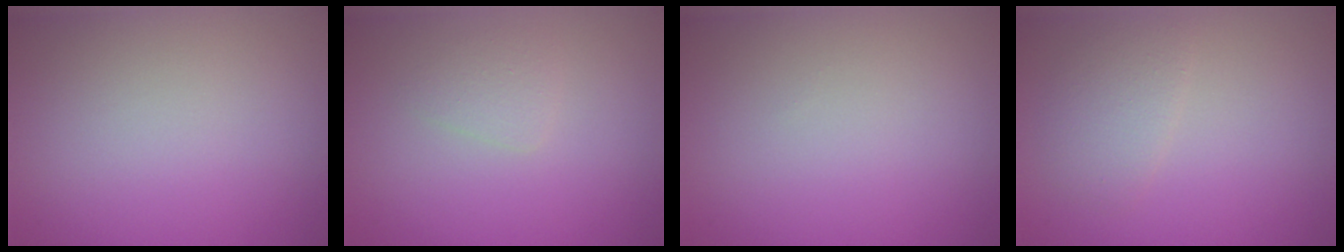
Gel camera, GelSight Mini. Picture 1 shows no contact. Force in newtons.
{"total": 1.2, "press": 1.2, "slide": 0.0}
{"total": 0.0}
{"total": 2.0, "press": 2.0, "slide": 0.1}